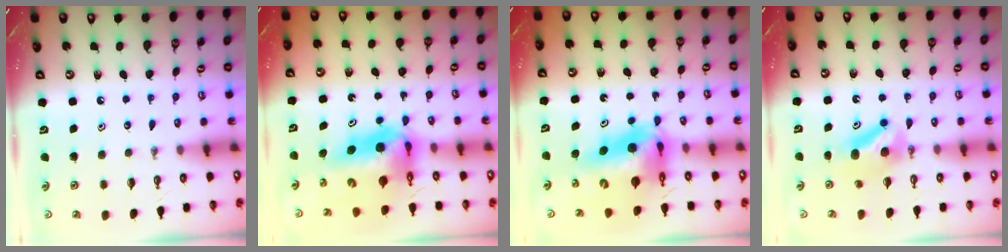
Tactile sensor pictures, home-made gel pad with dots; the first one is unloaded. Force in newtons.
{"total": 9.7, "press": 9.5, "slide": 1.7}
{"total": 12.2, "press": 12.2, "slide": 1.2}
{"total": 8.1, "press": 7.9, "slide": 1.6}